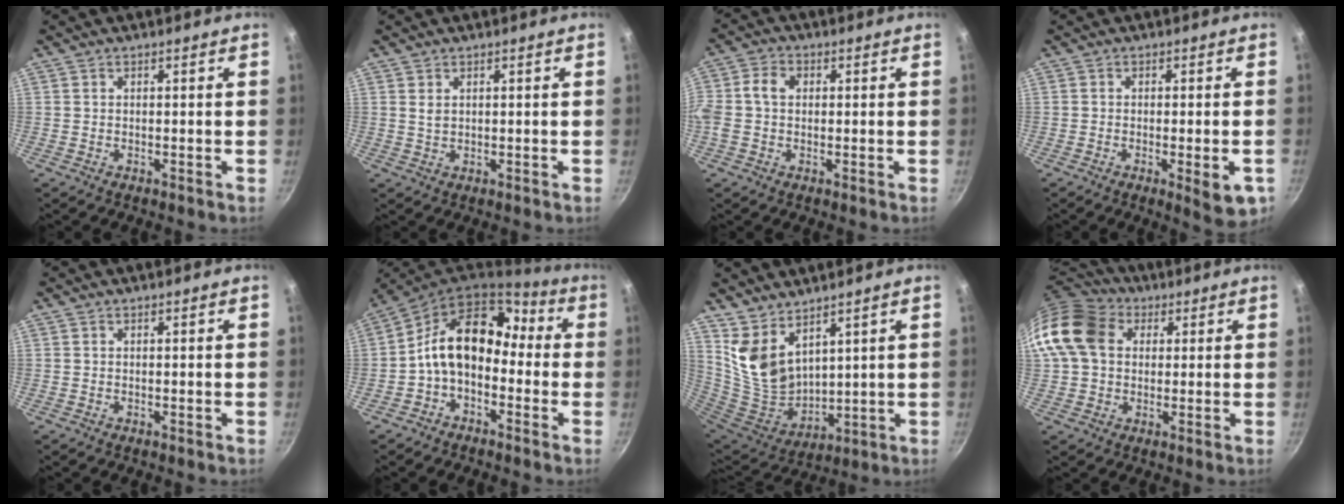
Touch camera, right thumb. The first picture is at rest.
{"total": 1.6, "force": [0.7, 1.1, 1.0], "torque": [-0.017, -0.005, 0.015]}
{"total": 6.1, "force": [0.6, 4.5, 4.0], "torque": [-0.081, 0.016, -0.004]}
{"total": 7.0, "force": [-2.5, 1.9, 6.2], "torque": [-0.065, 0.001, -0.028]}
{"total": 0.0}
{"total": 13.3, "force": [-1.5, 9.4, 9.3], "torque": [-0.126, 0.056, -0.048]}
{"total": 11.7, "force": [7.5, 6.3, 6.4], "torque": [-0.104, -0.078, 0.170]}
{"total": 14.7, "force": [3.2, 11.5, 8.6], "torque": [-0.158, 0.026, 0.042]}